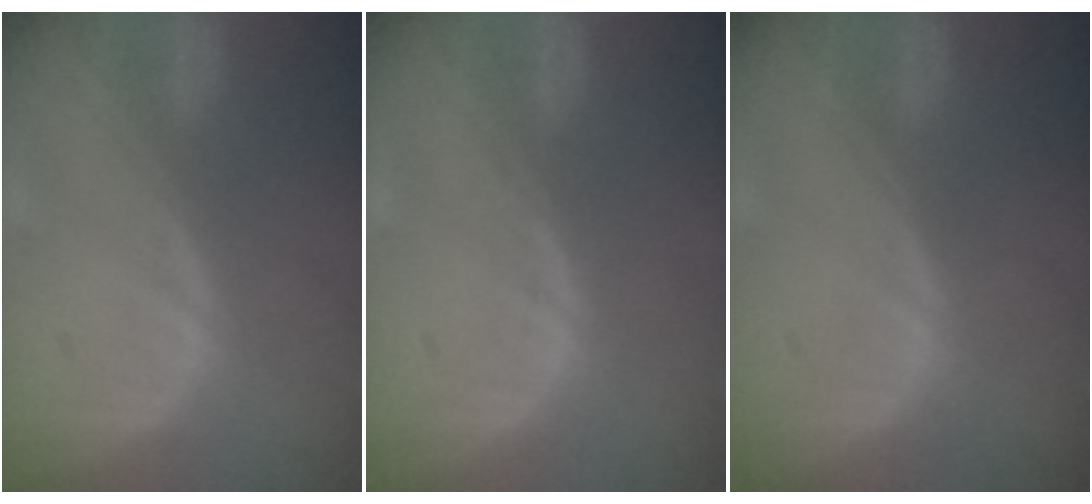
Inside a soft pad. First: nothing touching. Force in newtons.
{"total": 0.6, "press": 0.6, "slide": 0.1}
{"total": 0.0}